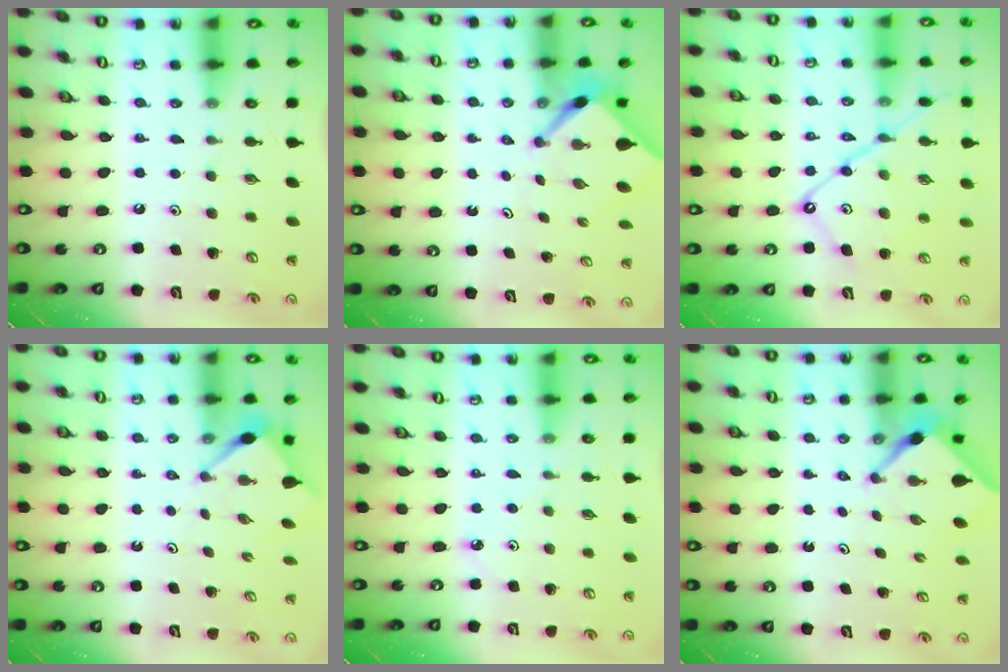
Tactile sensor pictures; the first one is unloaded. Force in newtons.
{"total": 2.8, "press": 2.8, "slide": 0.3}
{"total": 13.7, "press": 13.6, "slide": 1.2}
{"total": 3.4, "press": 3.3, "slide": 0.3}
{"total": 1.8, "press": 1.8, "slide": 0.2}
{"total": 3.2, "press": 3.2, "slide": 0.3}